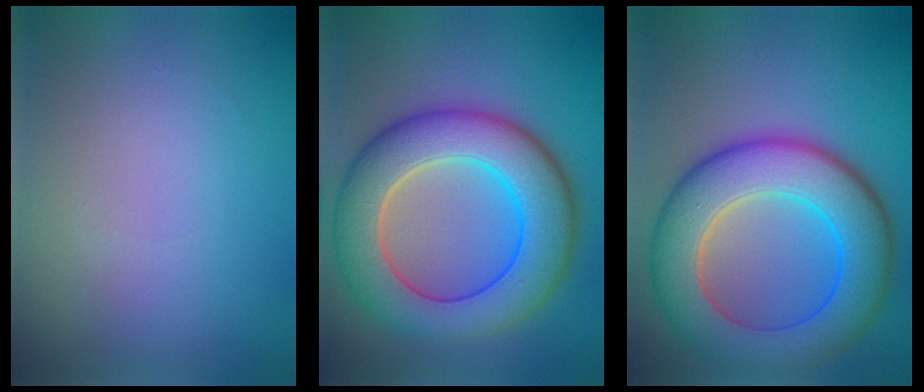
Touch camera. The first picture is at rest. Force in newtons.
{"total": 10.4, "press": 10.4, "slide": 0.3}
{"total": 10.1, "press": 10.1, "slide": 0.2}